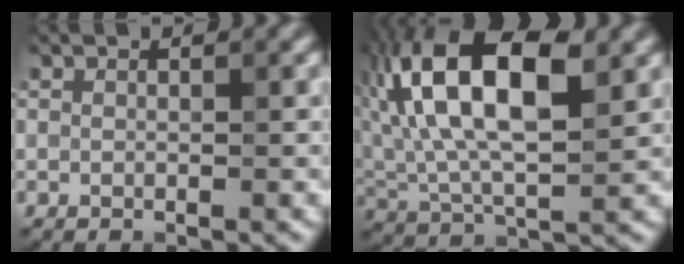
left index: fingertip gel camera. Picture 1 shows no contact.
{"total": 12.8, "force": [3.4, 6.1, 10.7], "torque": [-0.192, 0.022, 0.055]}